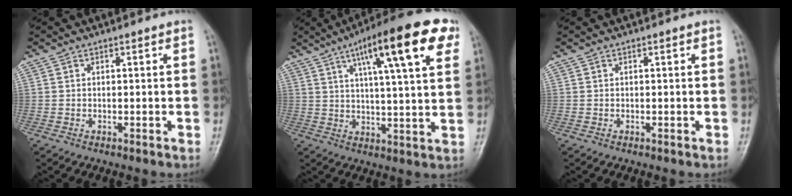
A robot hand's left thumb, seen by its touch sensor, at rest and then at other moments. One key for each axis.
{"total": 18.0, "fx": 8.5, "fy": 3.7, "fz": 15.4, "tx": -0.215, "ty": -0.008, "tz": 0.122}
{"total": 0.0}